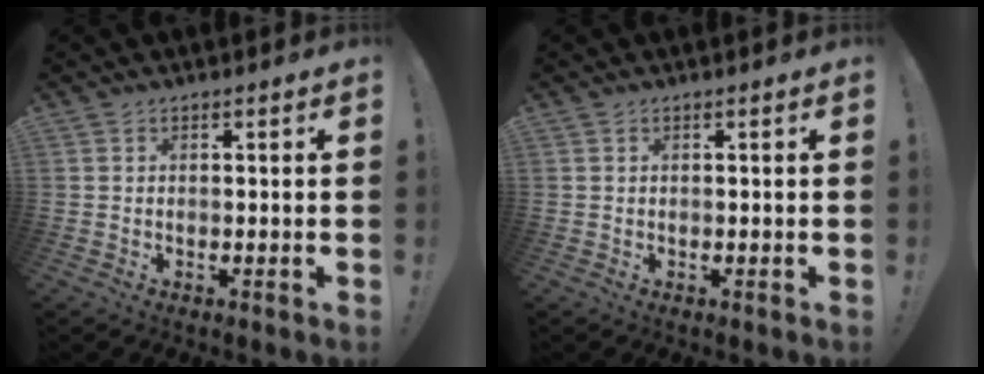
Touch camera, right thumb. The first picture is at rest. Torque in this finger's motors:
{"motor_torque": [-0.06, 0.21, -0.13, 0.11, 0.00]}